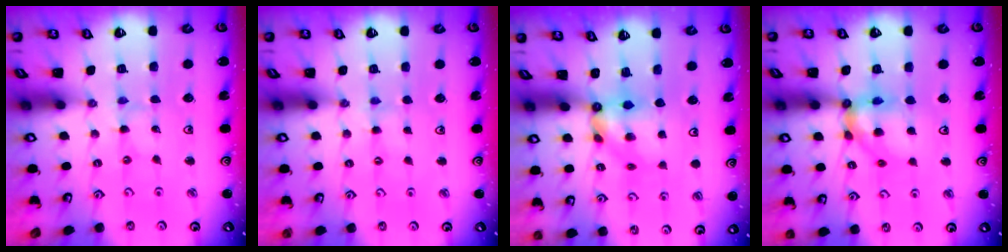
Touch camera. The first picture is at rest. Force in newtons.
{"total": 1.3, "press": 1.2, "slide": 0.3}
{"total": 6.2, "press": 6.2, "slide": 0.5}
{"total": 11.1, "press": 10.9, "slide": 1.6}